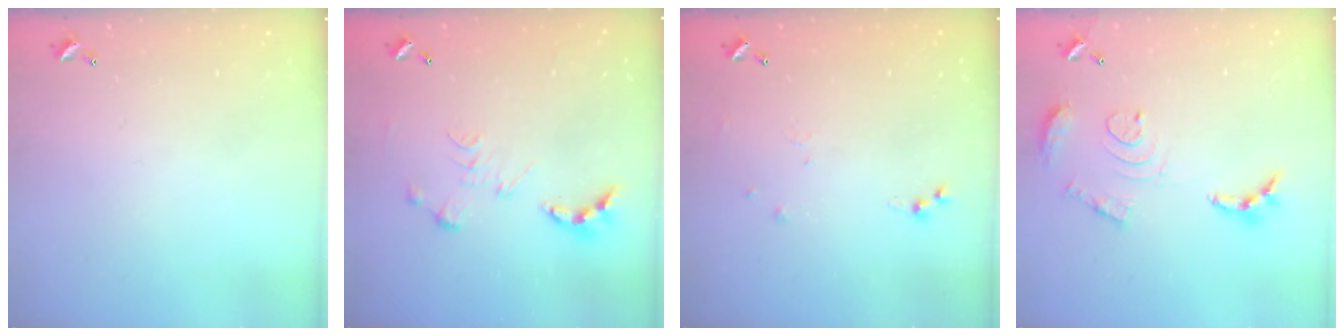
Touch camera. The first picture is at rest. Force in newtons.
{"total": 0.0}
{"total": 5.1, "press": 5.1, "slide": 0.6}
{"total": 12.6, "press": 12.5, "slide": 1.3}